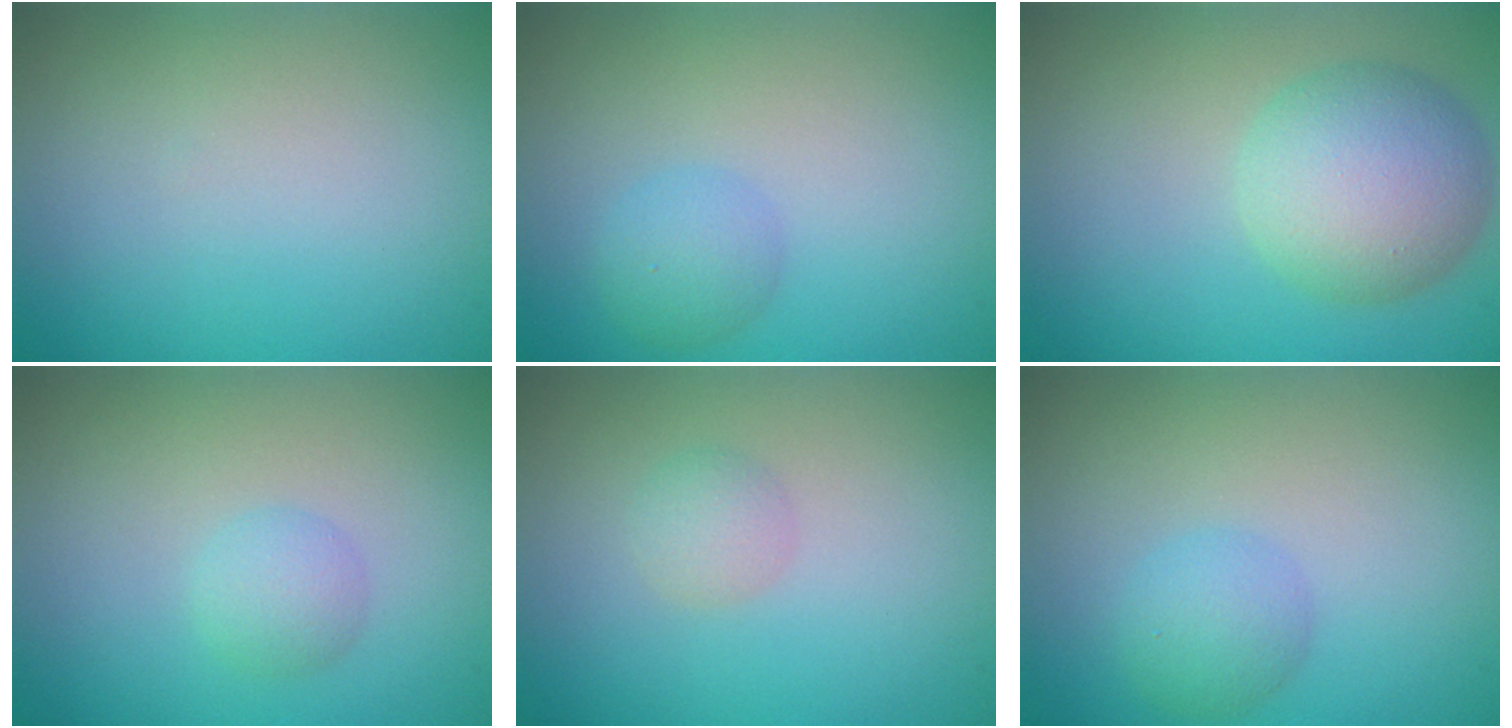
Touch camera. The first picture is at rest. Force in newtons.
{"total": 2.0, "press": 2.0, "slide": 0.1}
{"total": 6.5, "press": 6.5, "slide": 0.1}
{"total": 1.8, "press": 1.8, "slide": 0.2}
{"total": 1.4, "press": 1.4, "slide": 0.1}
{"total": 2.4, "press": 2.4, "slide": 0.1}